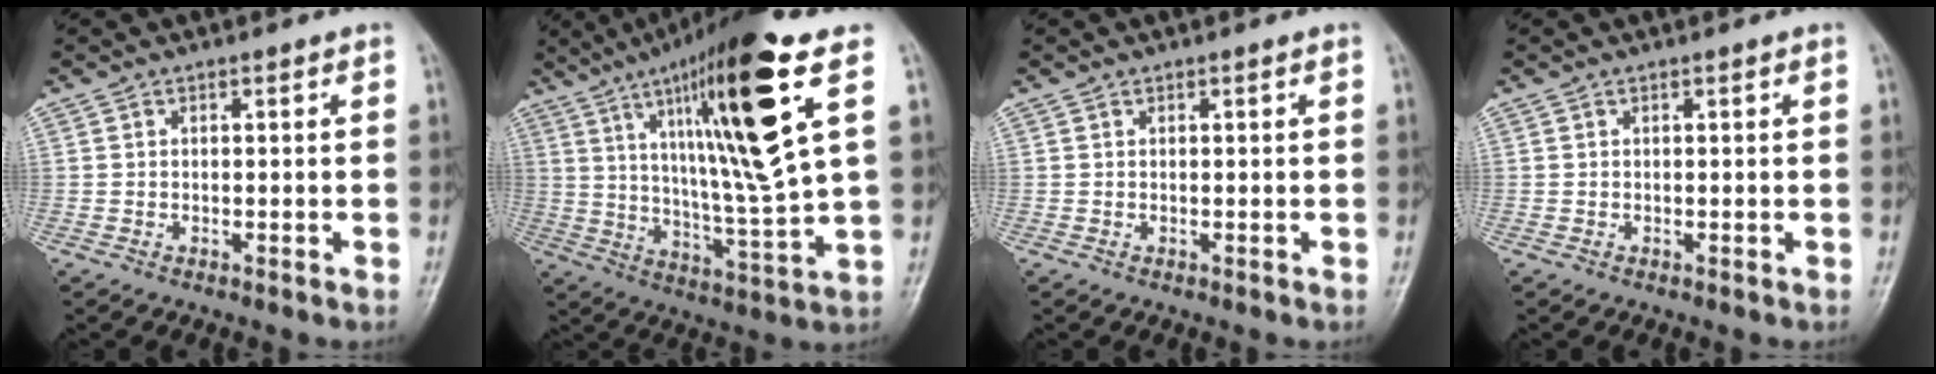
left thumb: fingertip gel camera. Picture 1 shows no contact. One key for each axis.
{"total": 22.3, "fx": 9.1, "fy": 2.3, "fz": 20.2, "tx": -0.327, "ty": -0.037, "tz": 0.149}
{"total": 0.0}
{"total": 0.0}